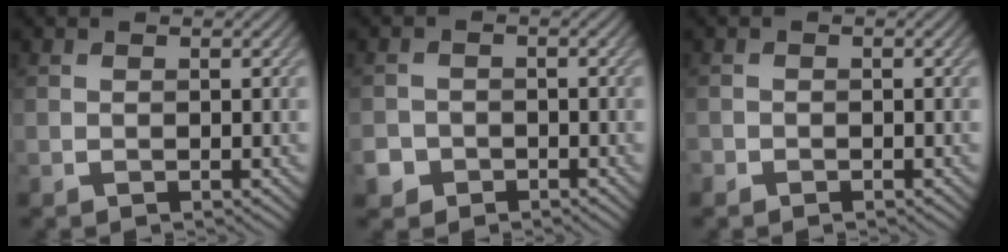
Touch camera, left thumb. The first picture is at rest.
{"total": 2.8, "force": [-1.6, 2.2, 0.5], "torque": [-0.012, -0.003, -0.034]}
{"total": 0.7, "force": [-0.6, 0.5, 0.0], "torque": [0.000, -0.002, -0.012]}